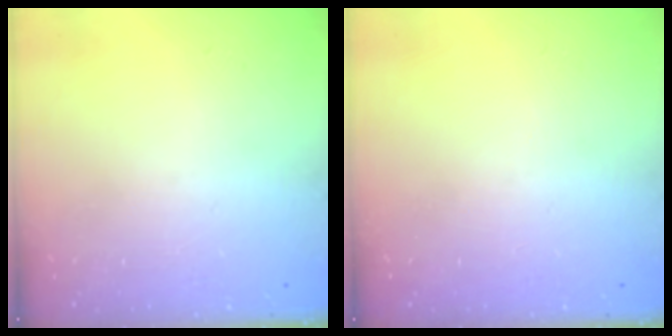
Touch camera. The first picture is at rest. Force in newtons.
{"total": 0.0}